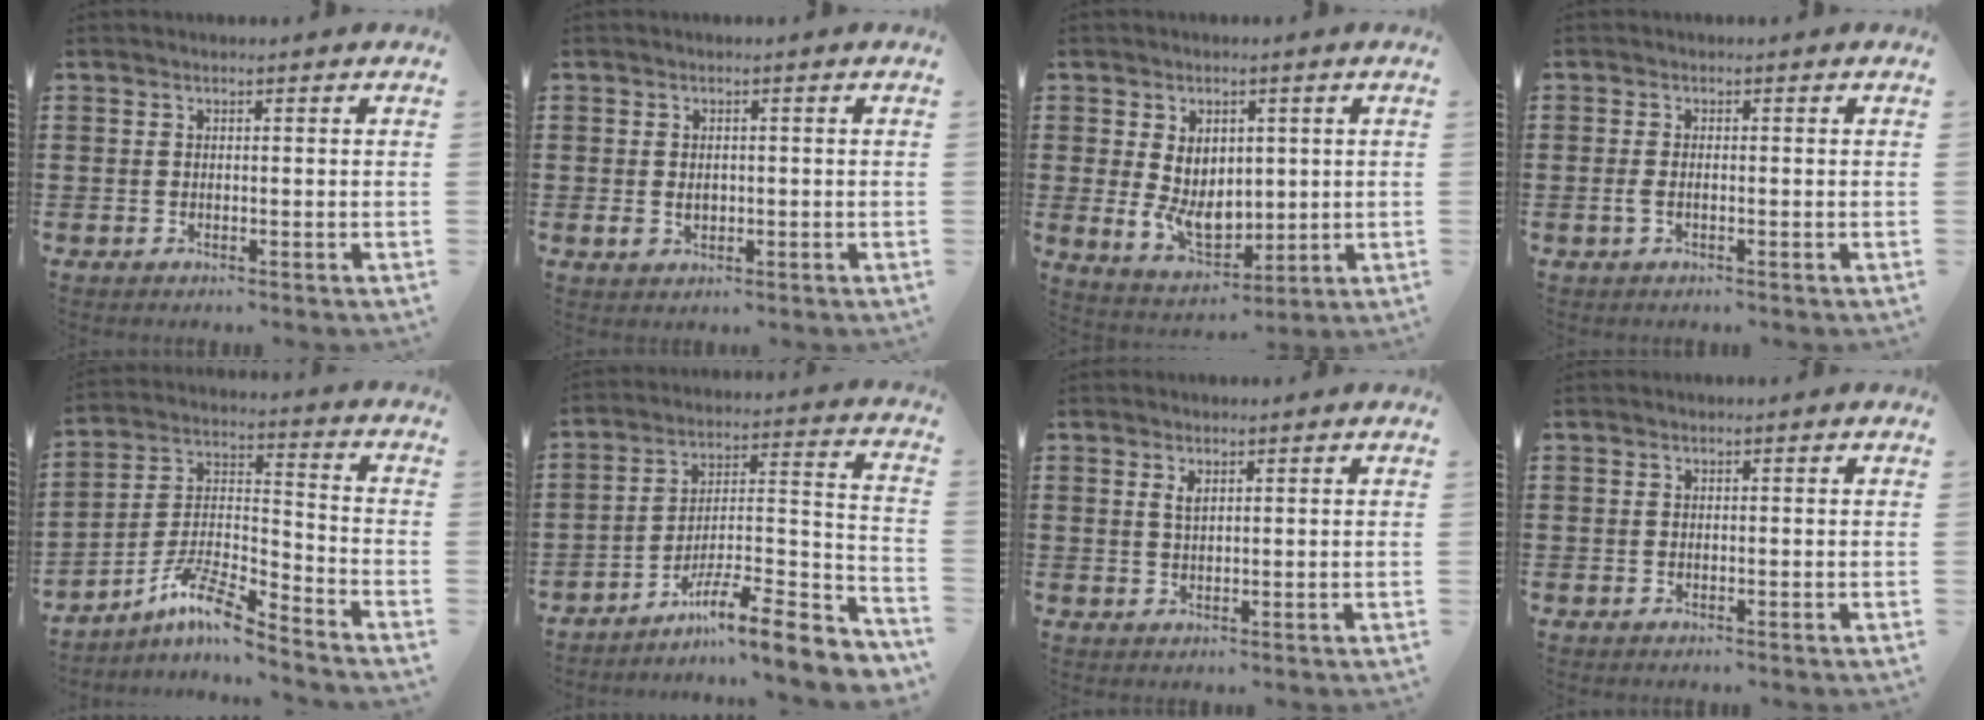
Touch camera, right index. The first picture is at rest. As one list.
[{"total": 1.8, "force": [-0.1, 1.3, 1.3], "torque": [-0.026, 0.005, -0.003]}, {"total": 7.1, "force": [0.4, 5.3, 4.8], "torque": [-0.092, 0.006, 0.007]}, {"total": 1.4, "force": [-0.3, 0.4, 1.3], "torque": [-0.031, -0.004, -0.007]}, {"total": 9.0, "force": [-7.3, 1.2, 5.2], "torque": [-0.118, 0.000, -0.147]}, {"total": 10.0, "force": [-7.6, 1.4, 6.3], "torque": [-0.092, 0.012, -0.146]}, {"total": 1.6, "force": [0.9, 0.6, 1.2], "torque": [-0.027, 0.002, 0.015]}, {"total": 0.0}]